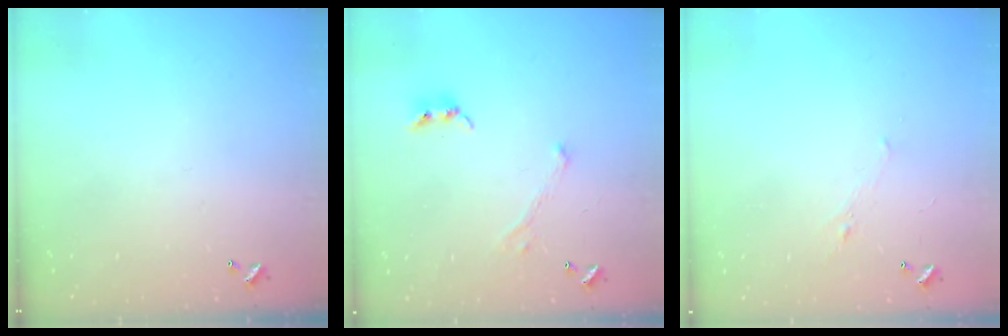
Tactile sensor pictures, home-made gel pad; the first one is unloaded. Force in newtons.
{"total": 1.8, "press": 1.6, "slide": 0.9}
{"total": 0.7, "press": 0.2, "slide": 0.6}